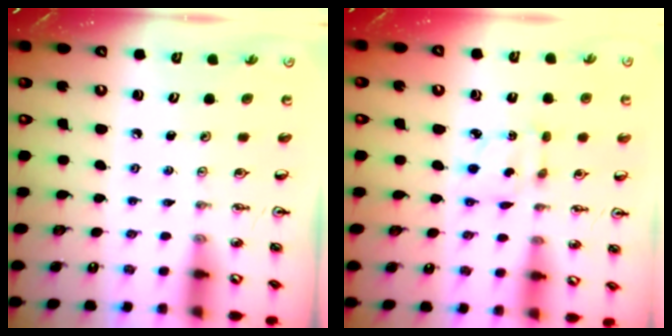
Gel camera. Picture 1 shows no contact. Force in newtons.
{"total": 2.7, "press": 2.7, "slide": 0.2}